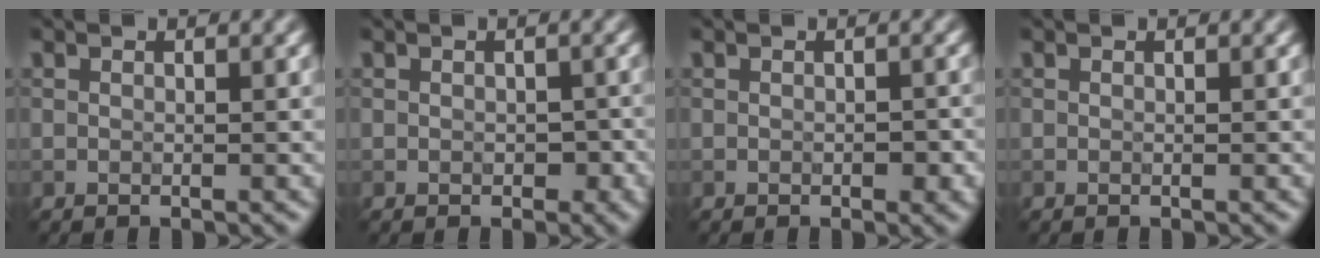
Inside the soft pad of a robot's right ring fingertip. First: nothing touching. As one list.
[{"total": 1.4, "force": [-0.3, 1.0, 0.9], "torque": [-0.013, -0.006, -0.004]}, {"total": 1.3, "force": [-0.3, 0.7, 1.1], "torque": [-0.013, -0.002, -0.002]}, {"total": 0.0}]